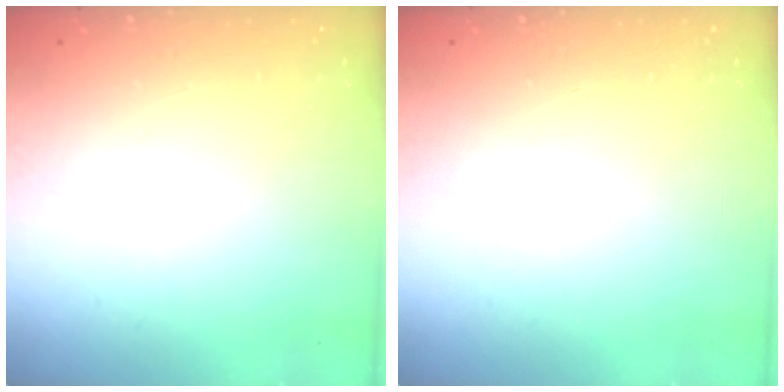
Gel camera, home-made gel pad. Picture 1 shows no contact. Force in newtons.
{"total": 0.0}